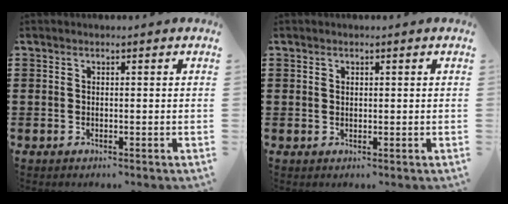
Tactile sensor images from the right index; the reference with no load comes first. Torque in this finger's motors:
{"motor_torque": [-0.89, 1.24, 0.03, -0.01]}